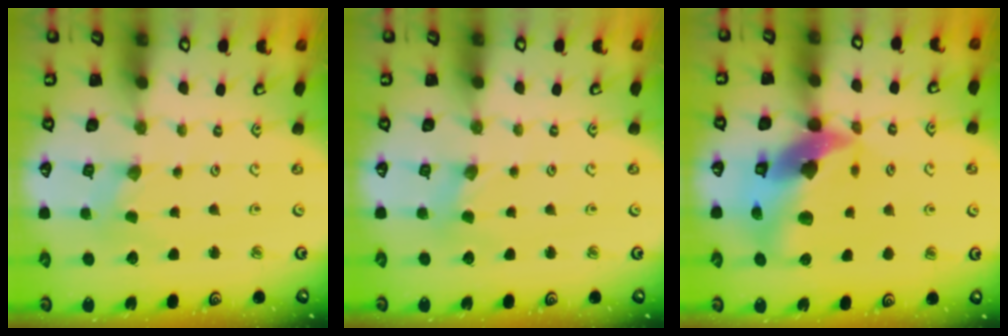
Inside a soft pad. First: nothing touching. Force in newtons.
{"total": 2.1, "press": 2.1, "slide": 0.4}
{"total": 16.3, "press": 16.1, "slide": 2.4}